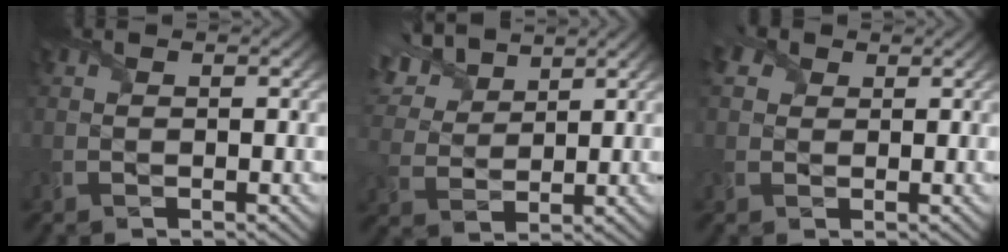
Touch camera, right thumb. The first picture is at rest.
{"total": 8.3, "force": [5.8, 3.9, 4.4], "torque": [-0.129, 0.023, 0.115]}
{"total": 3.3, "force": [1.6, 2.5, 1.5], "torque": [-0.045, 0.009, 0.028]}